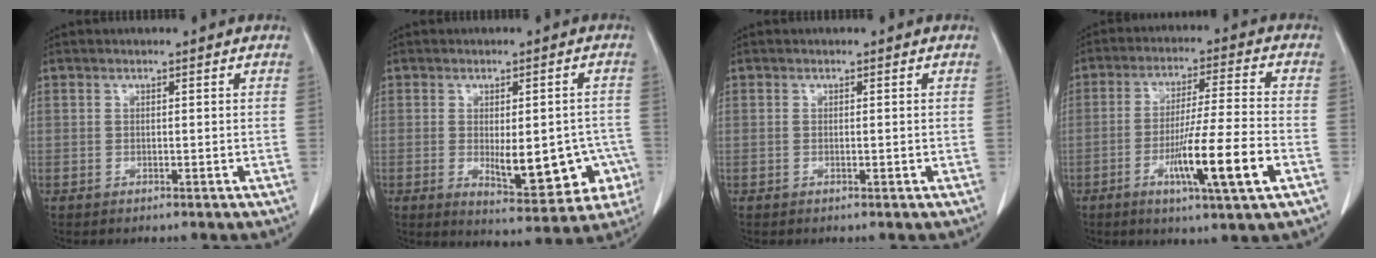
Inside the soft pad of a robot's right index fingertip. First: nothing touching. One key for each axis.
{"total": 11.5, "fx": -2.8, "fy": 4.5, "fz": 10.2, "tx": -0.120, "ty": 0.004, "tz": -0.022}
{"total": 0.0}
{"total": 12.4, "fx": -4.6, "fy": -0.3, "fz": 11.5, "tx": -0.201, "ty": -0.014, "tz": -0.077}